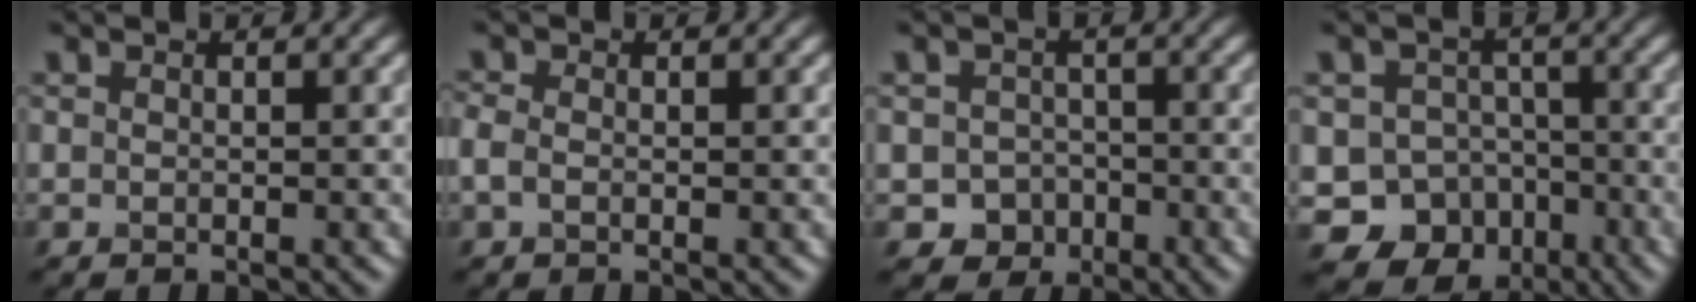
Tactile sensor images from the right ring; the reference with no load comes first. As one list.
[{"total": 1.2, "force": [-0.2, 0.8, 0.9], "torque": [-0.025, 0.001, -0.011]}, {"total": 2.8, "force": [-1.1, 2.5, 0.7], "torque": [-0.005, 0.000, -0.020]}, {"total": 9.9, "force": [-5.1, 8.1, 2.5], "torque": [-0.020, -0.025, -0.087]}]